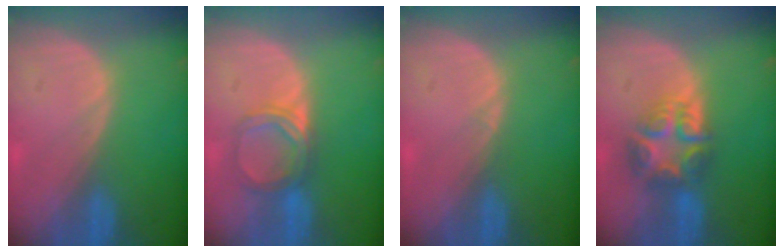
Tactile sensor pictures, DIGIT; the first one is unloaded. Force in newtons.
{"total": 4.9, "press": 4.6, "slide": 1.8}
{"total": 0.5, "press": 0.4, "slide": 0.4}
{"total": 7.7, "press": 6.7, "slide": 3.8}